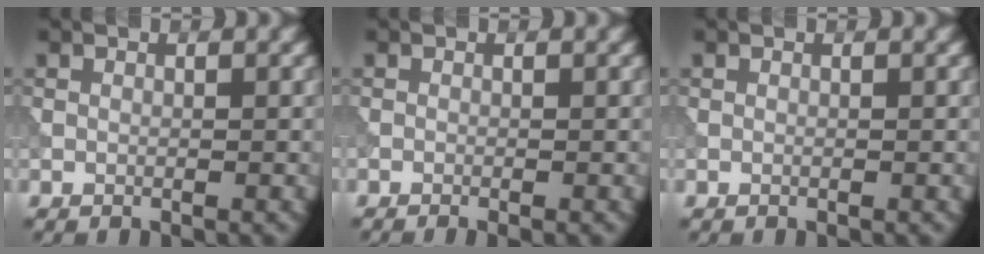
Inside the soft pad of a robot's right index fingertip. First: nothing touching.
{"total": 1.1, "force": [-0.6, 0.4, 0.9], "torque": [-0.004, -0.008, -0.012]}
{"total": 0.0}